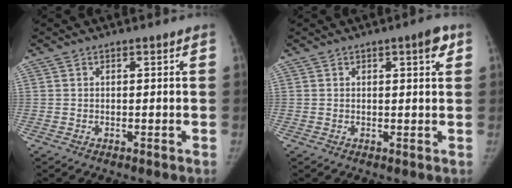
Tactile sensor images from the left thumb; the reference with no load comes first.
{"total": 2.9, "force": [1.4, 0.8, 2.4], "torque": [-0.023, -0.005, 0.013]}